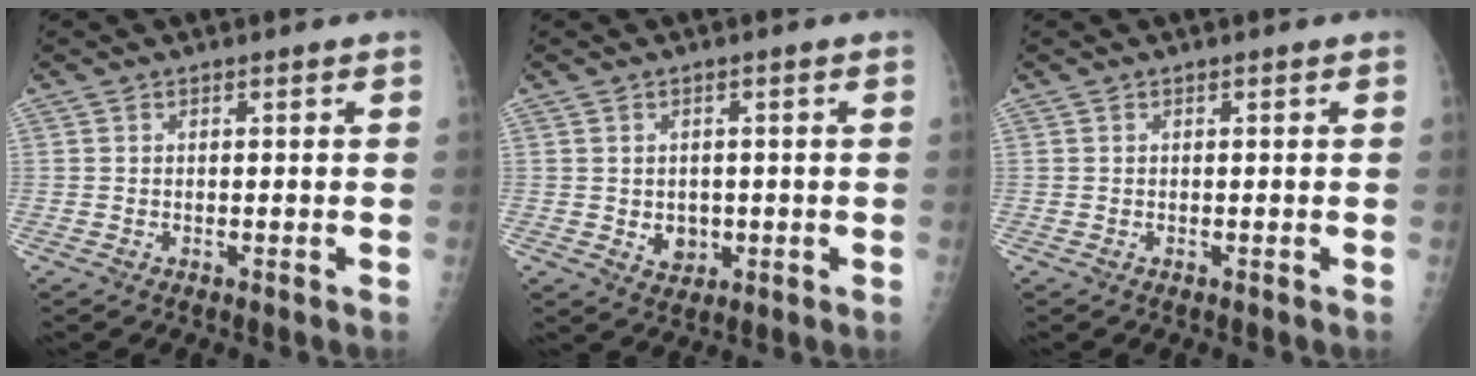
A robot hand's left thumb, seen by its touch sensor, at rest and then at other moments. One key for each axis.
{"total": 3.6, "fx": -0.4, "fy": 3.0, "fz": 1.8, "tx": -0.012, "ty": -0.001, "tz": 0.005}
{"total": 0.0}